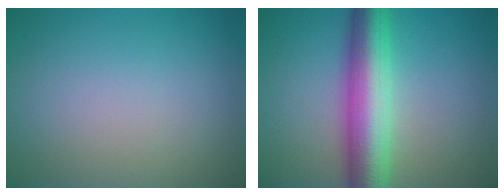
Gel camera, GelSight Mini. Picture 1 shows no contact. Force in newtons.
{"total": 8.4, "press": 8.4, "slide": 0.1}